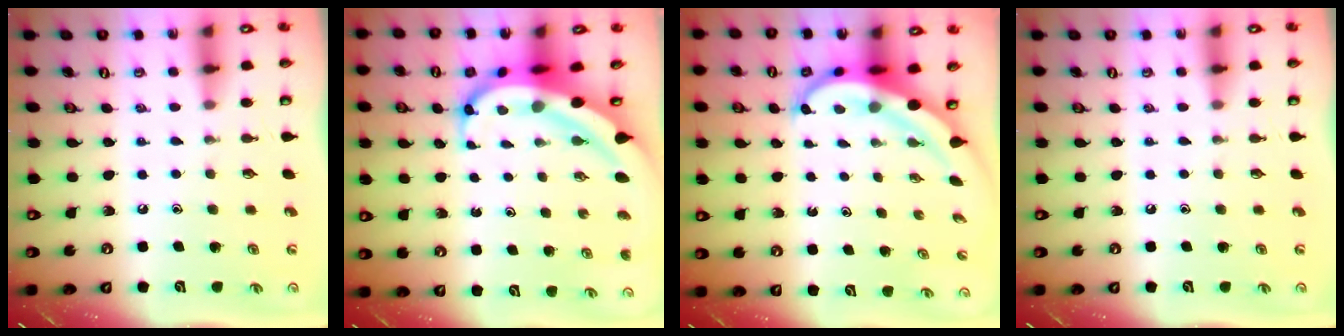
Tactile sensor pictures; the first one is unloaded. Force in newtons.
{"total": 10.0, "press": 9.8, "slide": 2.1}
{"total": 5.7, "press": 5.5, "slide": 1.6}
{"total": 0.0}